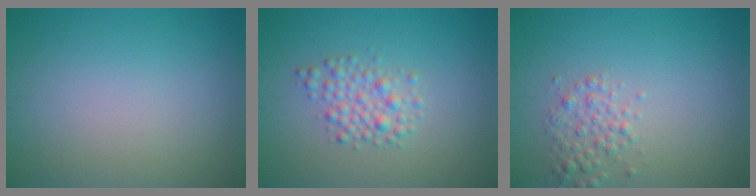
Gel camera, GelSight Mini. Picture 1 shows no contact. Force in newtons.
{"total": 2.6, "press": 2.6, "slide": 0.0}
{"total": 2.1, "press": 2.1, "slide": 0.0}